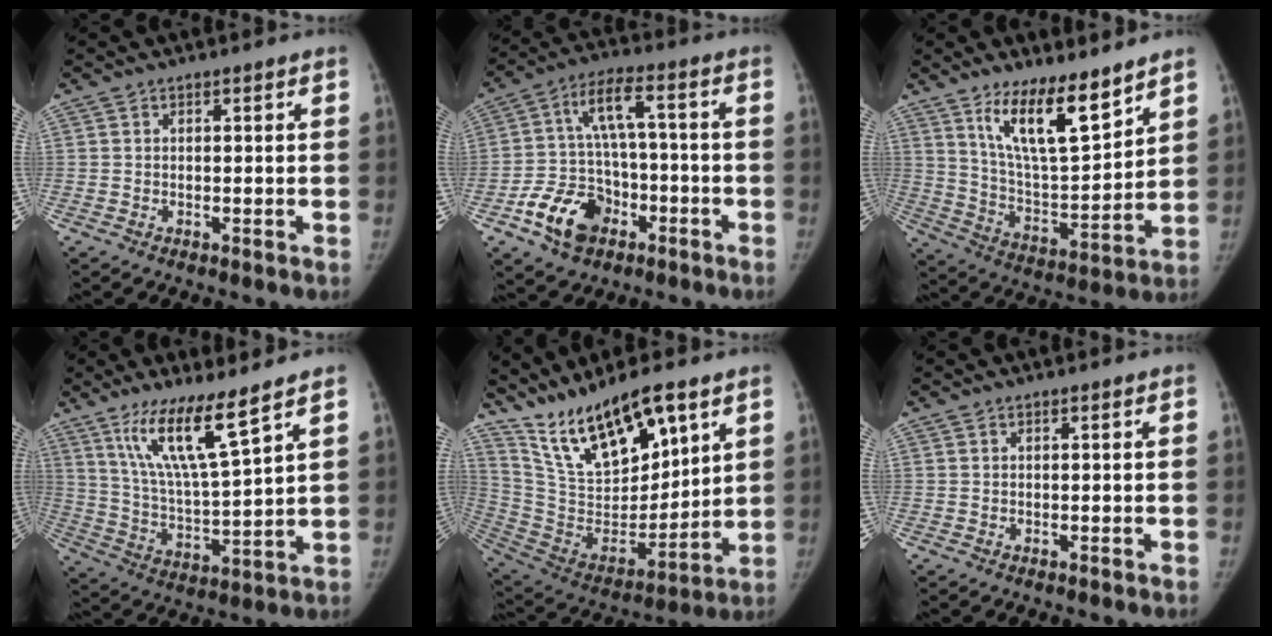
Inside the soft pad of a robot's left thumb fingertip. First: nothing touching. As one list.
[{"total": 13.6, "force": [-6.3, 9.3, 7.7], "torque": [-0.118, 0.046, -0.109]}, {"total": 14.7, "force": [10.0, 4.2, 9.9], "torque": [-0.143, -0.074, 0.190]}, {"total": 13.1, "force": [8.6, 1.3, 9.8], "torque": [-0.180, -0.059, 0.173]}, {"total": 20.3, "force": [13.1, 7.5, 13.6], "torque": [-0.204, -0.063, 0.254]}, {"total": 0.0}]